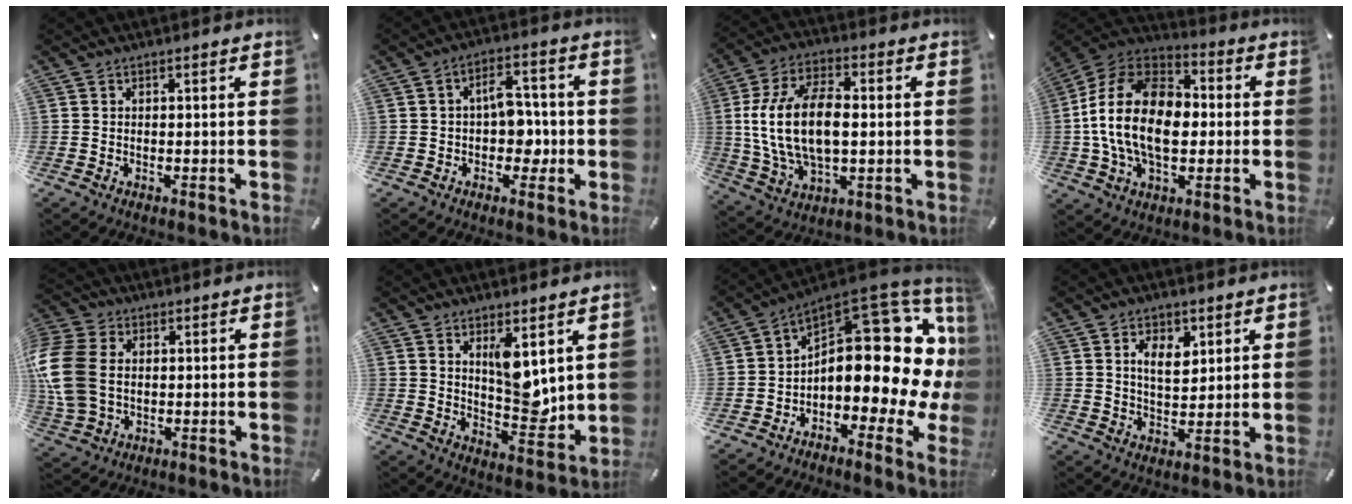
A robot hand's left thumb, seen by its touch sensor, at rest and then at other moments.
{"total": 8.2, "force": [-0.4, 5.8, 5.8], "torque": [-0.075, 0.009, -0.009]}
{"total": 16.6, "force": [0.6, 10.0, 13.2], "torque": [-0.293, 0.006, 0.011]}
{"total": 19.6, "force": [-2.1, 13.1, 14.4], "torque": [-0.307, 0.022, -0.044]}
{"total": 13.4, "force": [0.7, 10.3, 8.6], "torque": [-0.215, 0.011, 0.015]}
{"total": 10.3, "force": [4.6, 5.8, 7.3], "torque": [-0.083, -0.040, 0.082]}
{"total": 20.5, "force": [3.8, 11.2, 16.7], "torque": [-0.216, -0.059, 0.071]}
{"total": 7.2, "force": [2.8, 4.6, 4.8], "torque": [-0.075, -0.002, 0.045]}